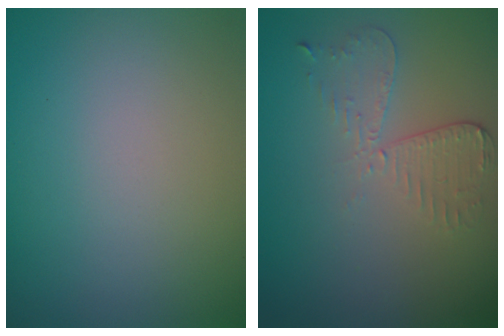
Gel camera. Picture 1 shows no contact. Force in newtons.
{"total": 2.6, "press": 2.3, "slide": 1.3}